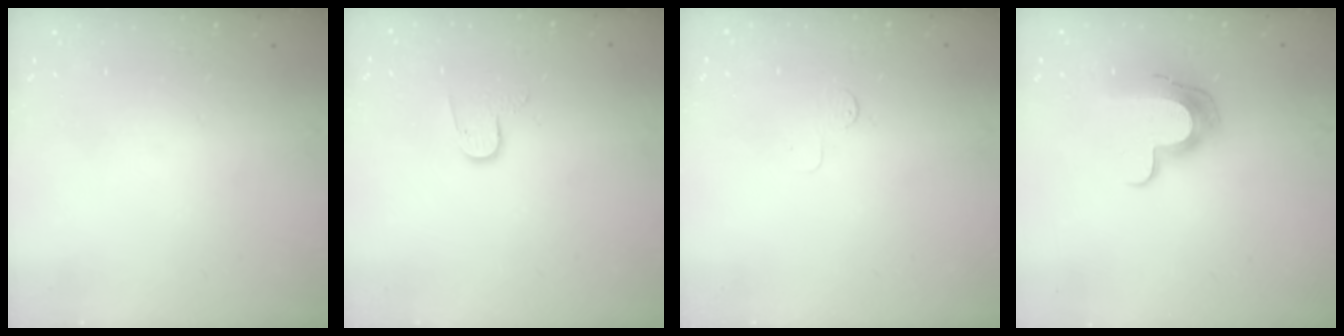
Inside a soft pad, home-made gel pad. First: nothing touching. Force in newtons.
{"total": 7.2, "press": 7.2, "slide": 0.5}
{"total": 2.7, "press": 2.7, "slide": 0.2}
{"total": 12.0, "press": 12.0, "slide": 1.0}